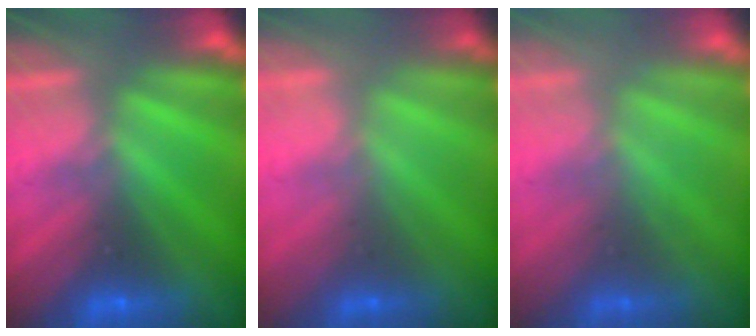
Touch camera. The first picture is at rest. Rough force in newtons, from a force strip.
{"total": 1.9}
{"total": 2.2}